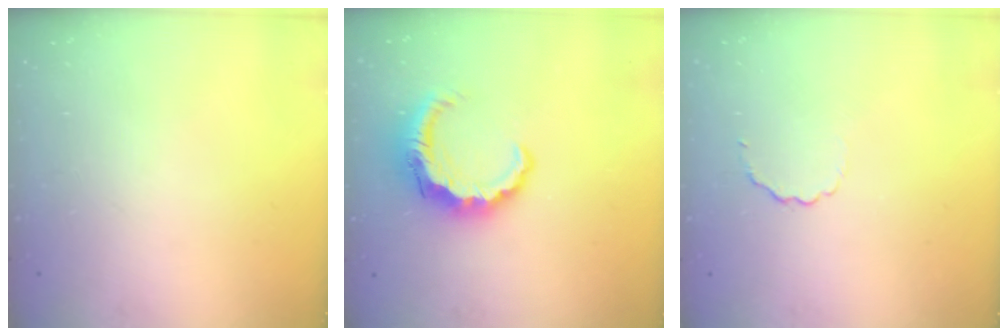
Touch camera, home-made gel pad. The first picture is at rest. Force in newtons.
{"total": 8.7, "press": 8.6, "slide": 1.4}
{"total": 2.7, "press": 2.5, "slide": 0.9}